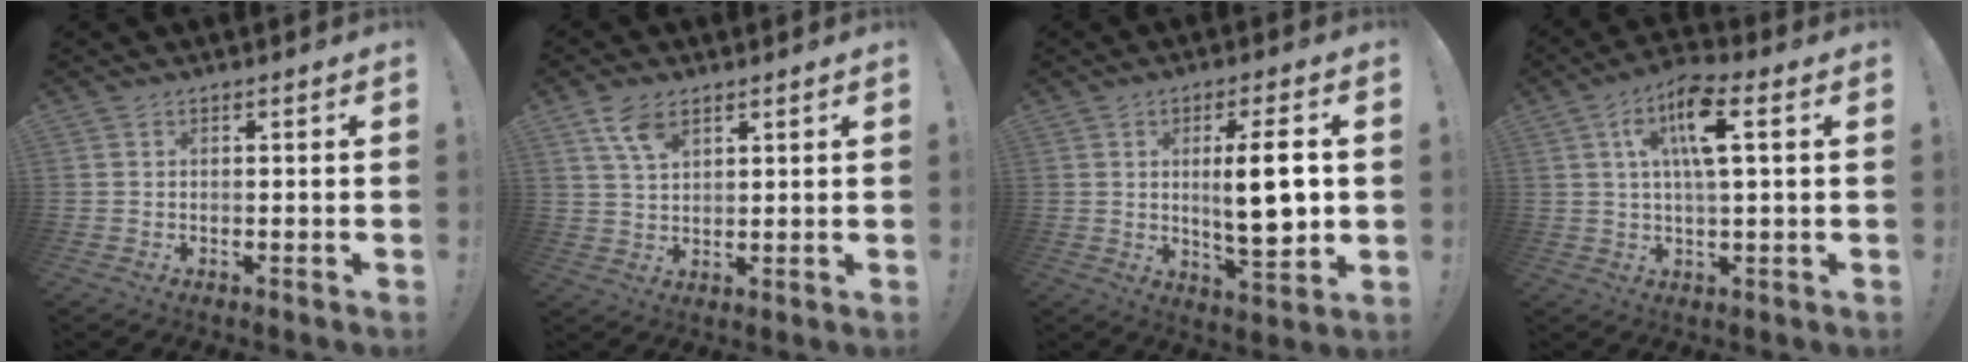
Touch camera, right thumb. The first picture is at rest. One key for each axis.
{"total": 6.5, "fx": 4.1, "fy": 3.2, "fz": 3.9, "tx": -0.063, "ty": -0.020, "tz": 0.075}
{"total": 13.0, "fx": 1.2, "fy": 2.8, "fz": 12.6, "tx": -0.203, "ty": -0.011, "tz": 0.012}
{"total": 12.9, "fx": 4.0, "fy": 3.3, "fz": 11.8, "tx": -0.195, "ty": 0.000, "tz": 0.062}